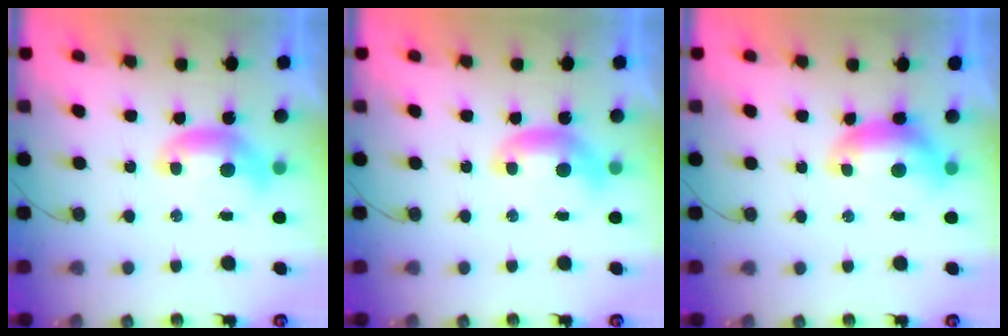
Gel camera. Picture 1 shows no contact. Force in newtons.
{"total": 0.0}
{"total": 0.0}